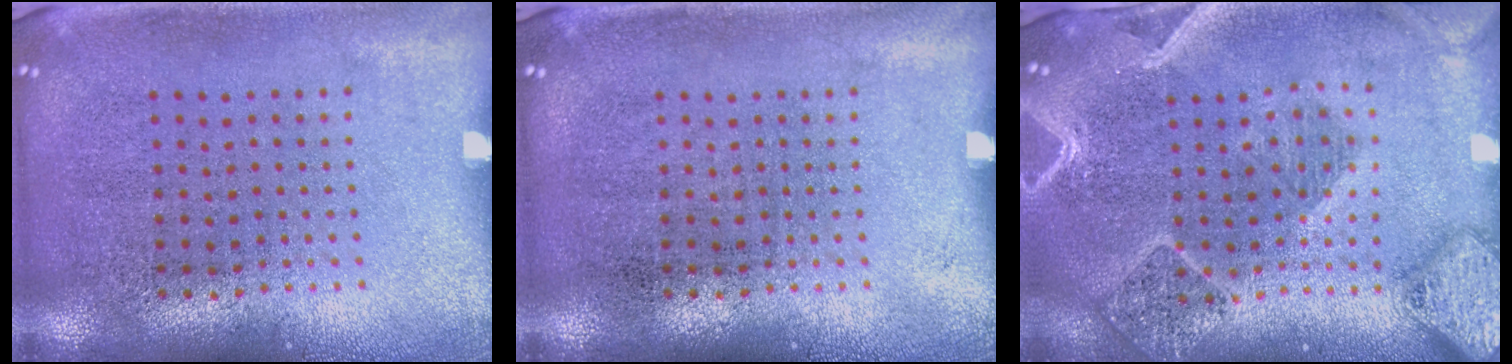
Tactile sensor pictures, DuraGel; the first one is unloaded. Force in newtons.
{"total": 0.0}
{"total": 2.7, "press": 2.4, "slide": 1.2}